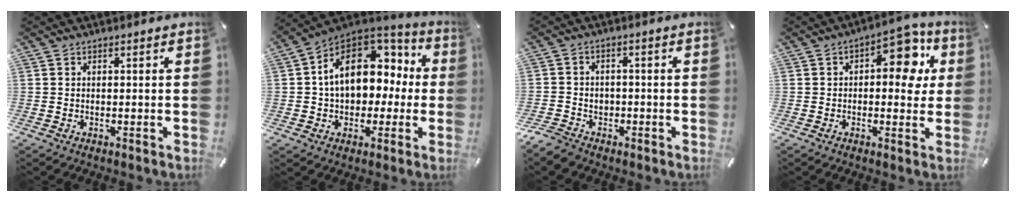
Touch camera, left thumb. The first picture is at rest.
{"total": 16.6, "force": [3.4, 12.3, 10.7], "torque": [-0.178, -0.006, 0.062]}
{"total": 4.7, "force": [-2.4, 3.8, 1.2], "torque": [-0.033, 0.013, -0.046]}
{"total": 11.1, "force": [2.9, 6.1, 8.8], "torque": [-0.098, -0.018, 0.041]}